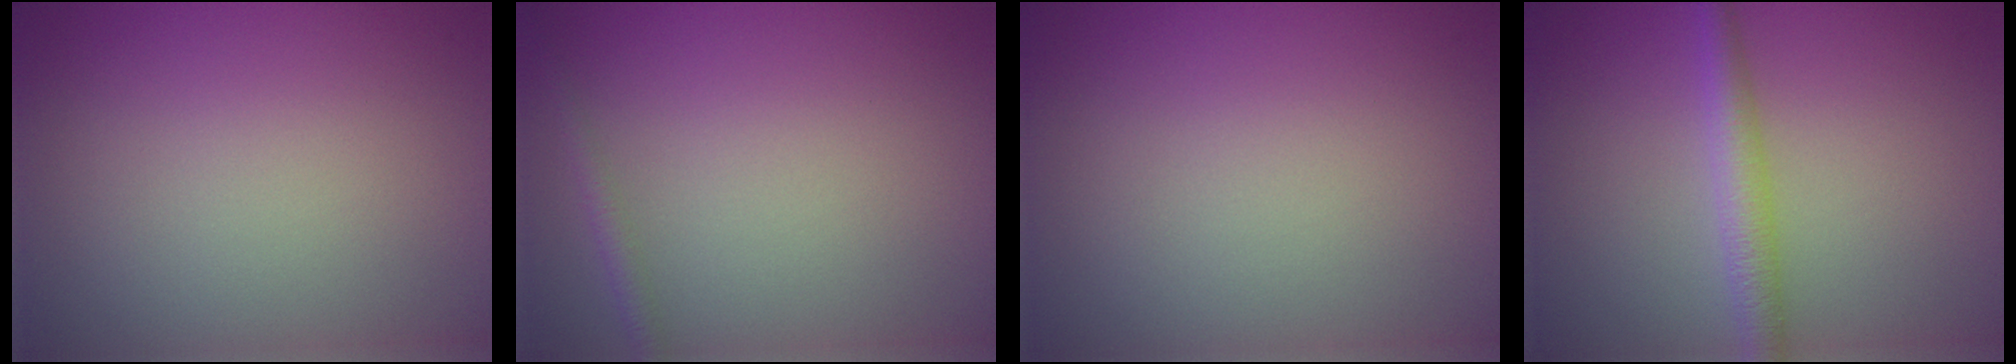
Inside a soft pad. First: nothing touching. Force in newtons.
{"total": 1.1, "press": 1.1, "slide": 0.1}
{"total": 0.0}
{"total": 2.8, "press": 2.8, "slide": 0.1}